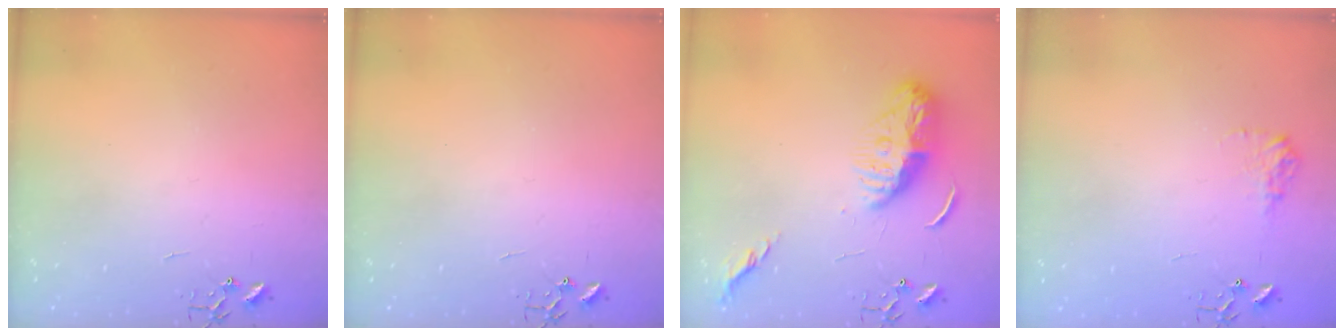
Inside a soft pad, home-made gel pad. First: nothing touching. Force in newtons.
{"total": 0.0}
{"total": 11.1, "press": 11.1, "slide": 1.0}
{"total": 8.9, "press": 8.9, "slide": 0.3}